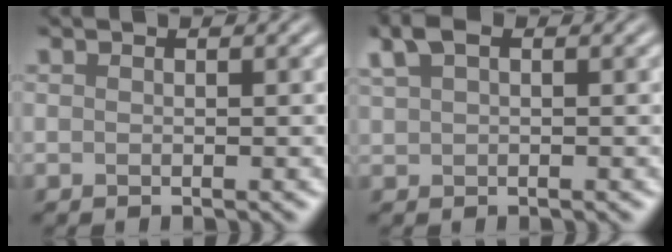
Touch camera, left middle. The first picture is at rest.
{"total": 0.5, "force": [0.4, -0.2, 0.2], "torque": [-0.038, -0.004, 0.045]}